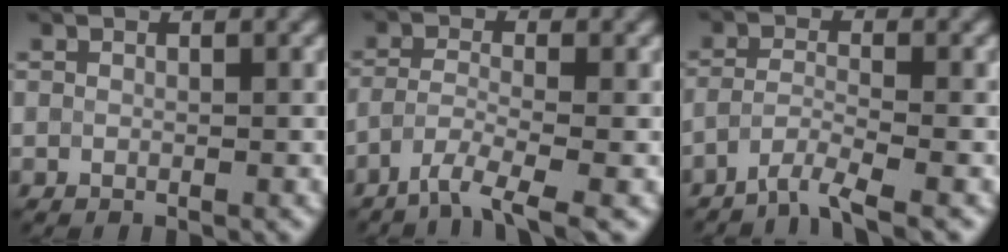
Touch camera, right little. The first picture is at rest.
{"total": 3.7, "force": [-3.0, 0.2, 2.2], "torque": [-0.038, -0.001, -0.062]}
{"total": 3.0, "force": [-2.7, 0.0, 1.3], "torque": [-0.020, -0.001, -0.061]}